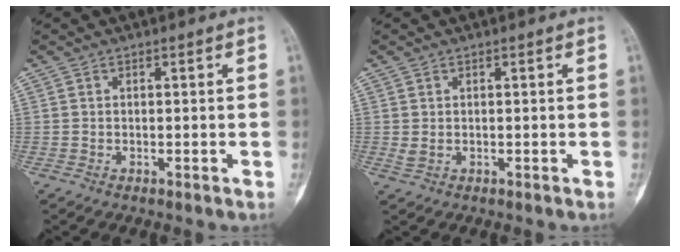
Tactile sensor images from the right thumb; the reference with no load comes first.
{"total": 1.0, "force": [0.1, 0.6, 0.8], "torque": [-0.016, 0.003, 0.008]}